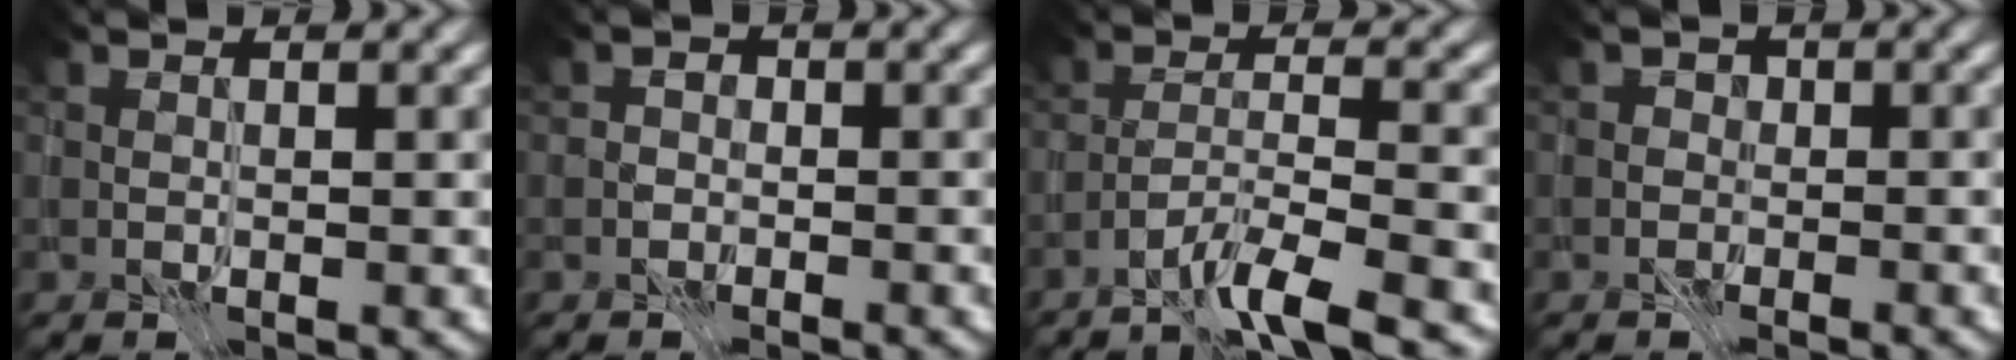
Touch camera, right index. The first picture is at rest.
{"total": 1.4, "force": [-1.1, 0.9, -0.1], "torque": [0.011, 0.008, -0.019]}
{"total": 4.8, "force": [-4.0, 0.1, 2.6], "torque": [-0.041, 0.009, -0.080]}
{"total": 1.4, "force": [-1.1, 0.8, -0.1], "torque": [0.009, 0.005, -0.022]}